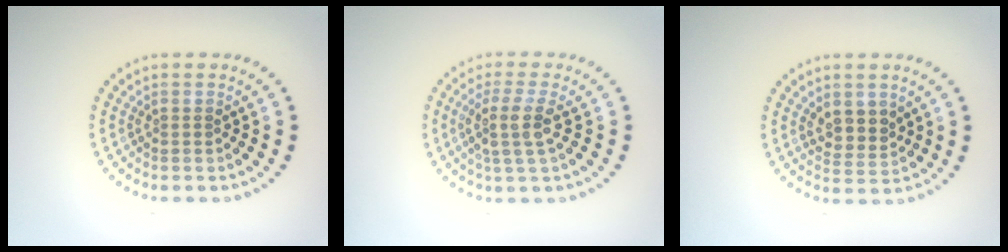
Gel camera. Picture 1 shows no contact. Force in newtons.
{"total": 3.1, "press": 2.4, "slide": 2.0}
{"total": 2.5, "press": 2.2, "slide": 1.1}